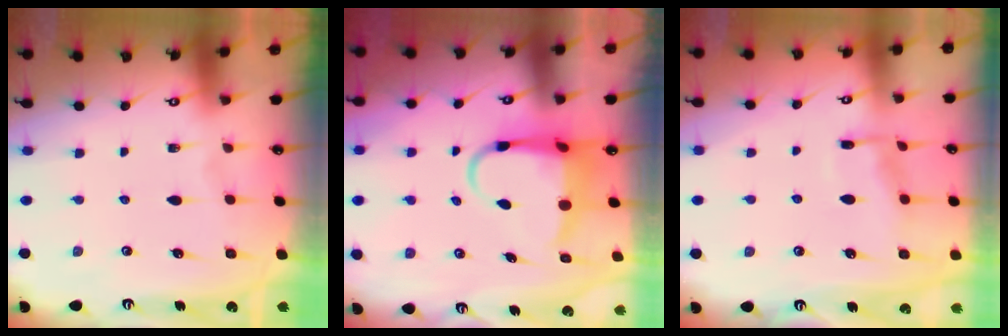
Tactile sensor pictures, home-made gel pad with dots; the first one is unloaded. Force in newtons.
{"total": 6.2, "press": 6.0, "slide": 1.3}
{"total": 6.8, "press": 6.8, "slide": 0.6}